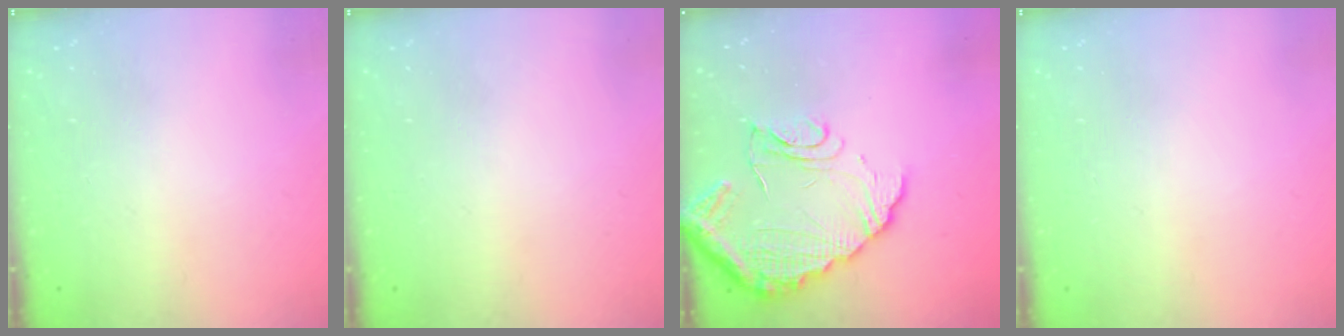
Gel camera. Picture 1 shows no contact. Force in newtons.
{"total": 0.0}
{"total": 14.7, "press": 14.6, "slide": 1.0}
{"total": 0.0}